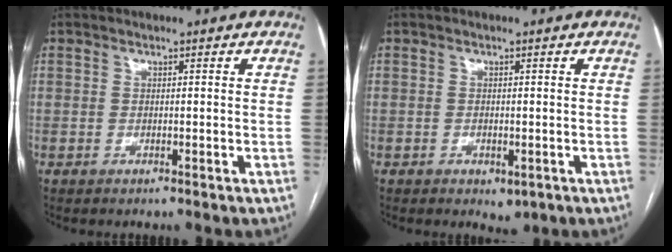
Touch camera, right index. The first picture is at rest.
{"total": 2.2, "force": [-1.0, 1.5, 1.4], "torque": [-0.012, -0.001, -0.002]}